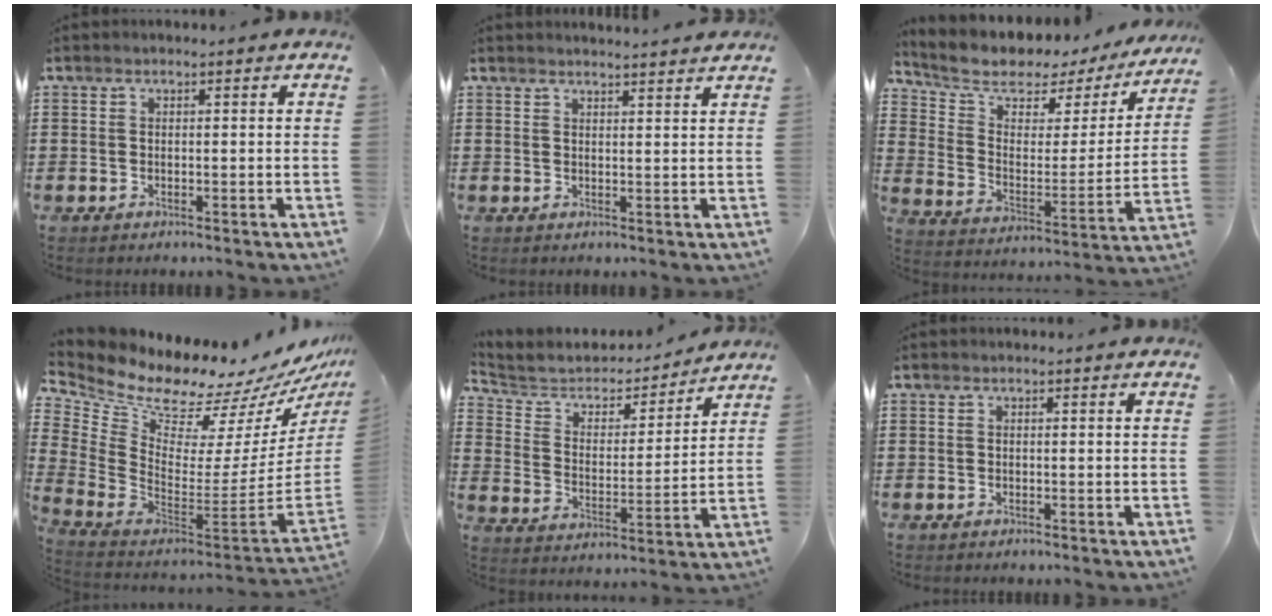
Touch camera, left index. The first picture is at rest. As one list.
[{"total": 2.1, "force": [2.1, -0.4, 0.2], "torque": [-0.008, -0.006, 0.040]}, {"total": 6.4, "force": [5.1, 3.1, 2.3], "torque": [-0.073, -0.041, 0.083]}, {"total": 9.8, "force": [8.9, 2.3, 3.4], "torque": [-0.103, -0.094, 0.146]}, {"total": 4.8, "force": [4.3, 1.9, 0.7], "torque": [-0.046, -0.034, 0.068]}, {"total": 0.0}]